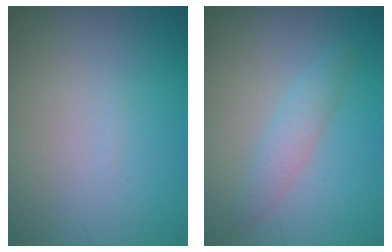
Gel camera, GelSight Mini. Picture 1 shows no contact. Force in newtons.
{"total": 2.1, "press": 2.1, "slide": 0.2}